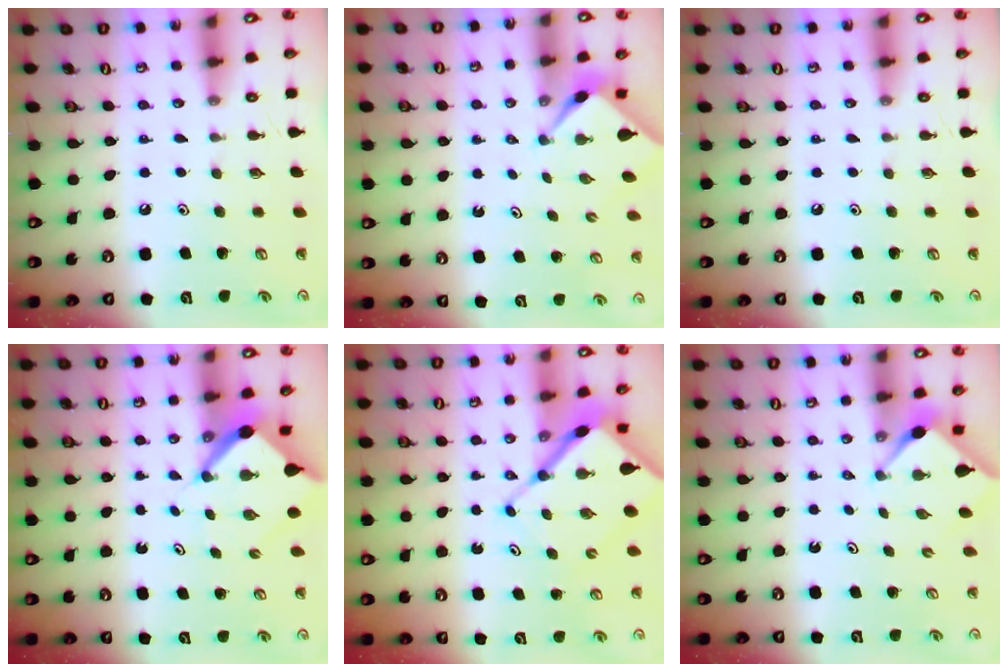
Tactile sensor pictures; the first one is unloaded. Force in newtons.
{"total": 2.2, "press": 2.2, "slide": 0.1}
{"total": 0.0}
{"total": 6.6, "press": 6.6, "slide": 0.4}
{"total": 11.4, "press": 11.4, "slide": 1.2}
{"total": 3.1, "press": 3.1, "slide": 0.3}